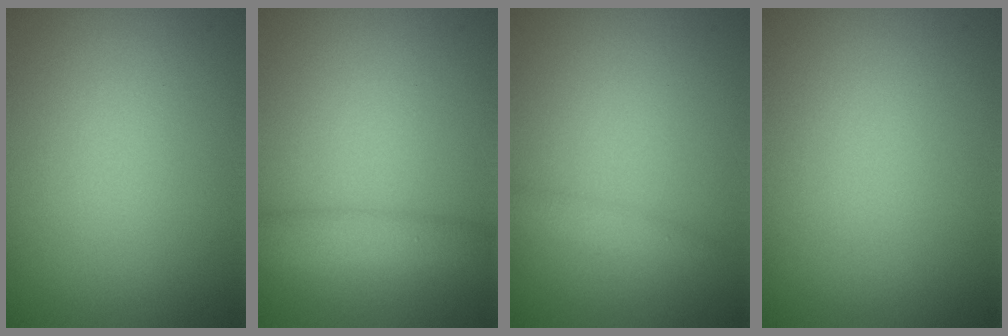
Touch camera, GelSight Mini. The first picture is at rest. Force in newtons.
{"total": 3.0, "press": 3.0, "slide": 0.1}
{"total": 1.2, "press": 1.2, "slide": 0.0}
{"total": 0.0}